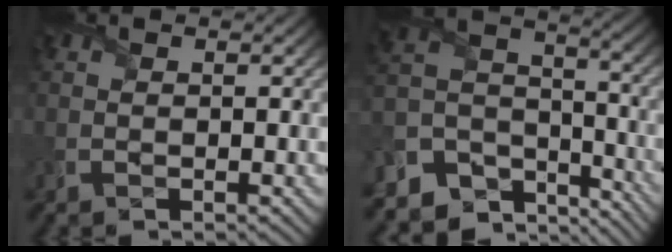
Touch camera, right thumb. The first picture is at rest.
{"total": 11.2, "force": [-7.9, 6.5, 4.3], "torque": [-0.119, -0.017, -0.142]}